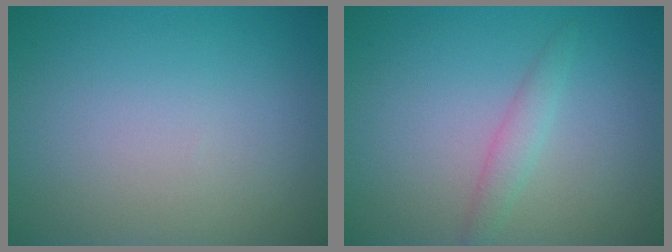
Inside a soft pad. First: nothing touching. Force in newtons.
{"total": 1.6, "press": 1.6, "slide": 0.0}